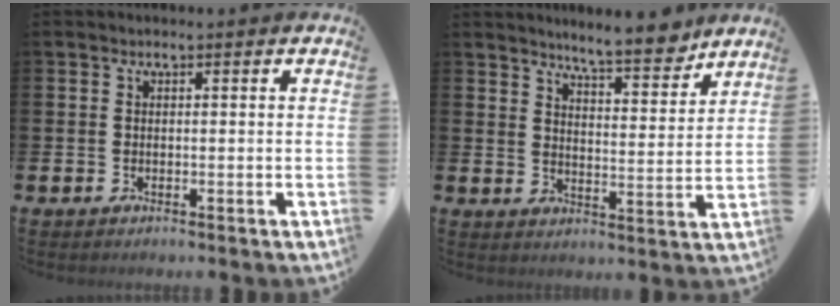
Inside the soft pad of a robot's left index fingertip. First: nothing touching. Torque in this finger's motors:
{"motor_torque": [0.30, -0.46, 0.69, 0.17]}